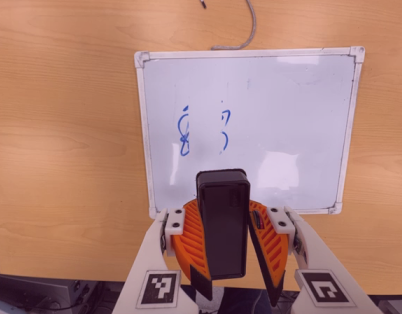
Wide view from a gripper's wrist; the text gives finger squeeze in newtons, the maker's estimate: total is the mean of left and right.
{"total": 10.5, "left": 11.0, "right": 9.9}